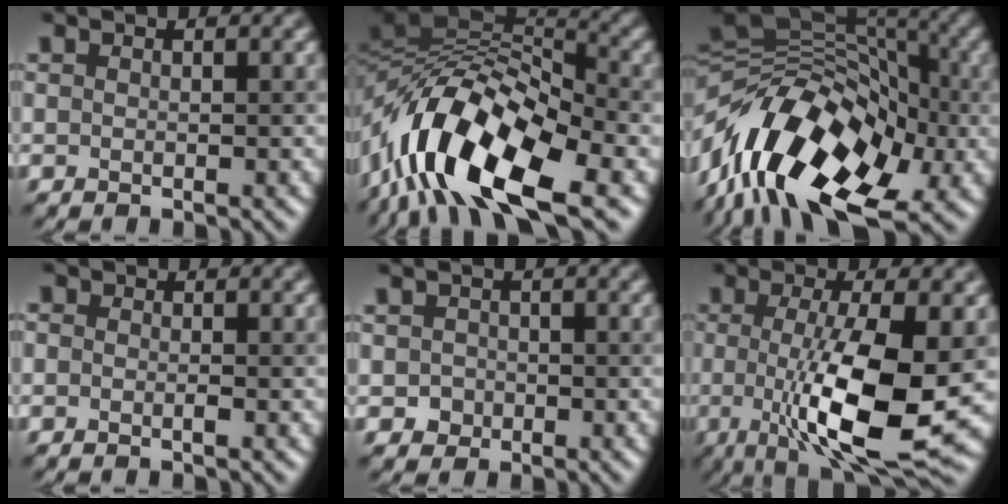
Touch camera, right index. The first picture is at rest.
{"total": 14.2, "force": [-6.0, 6.2, 11.2], "torque": [-0.192, 0.023, -0.118]}
{"total": 16.1, "force": [-6.0, 9.9, 11.3], "torque": [-0.208, 0.014, -0.112]}
{"total": 0.7, "force": [-0.2, 0.5, 0.5], "torque": [-0.009, 0.007, -0.009]}
{"total": 1.5, "force": [-0.2, 1.5, 0.0], "torque": [0.020, 0.006, -0.006]}
{"total": 10.3, "force": [-1.5, 2.9, 9.8], "torque": [-0.167, -0.016, -0.017]}